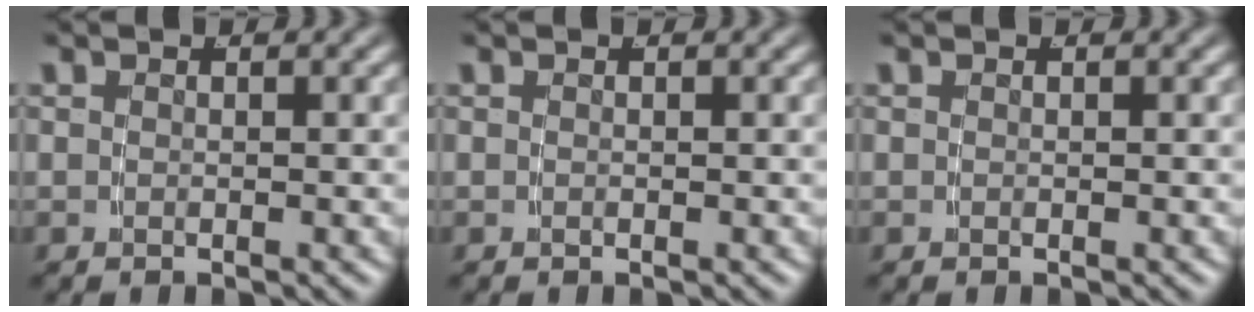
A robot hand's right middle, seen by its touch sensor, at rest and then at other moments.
{"total": 0.0}
{"total": 0.0}